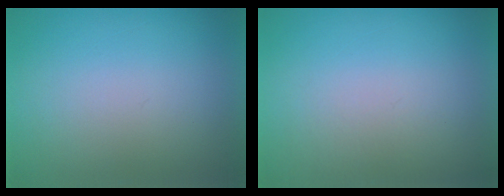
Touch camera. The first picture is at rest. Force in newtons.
{"total": 2.0}